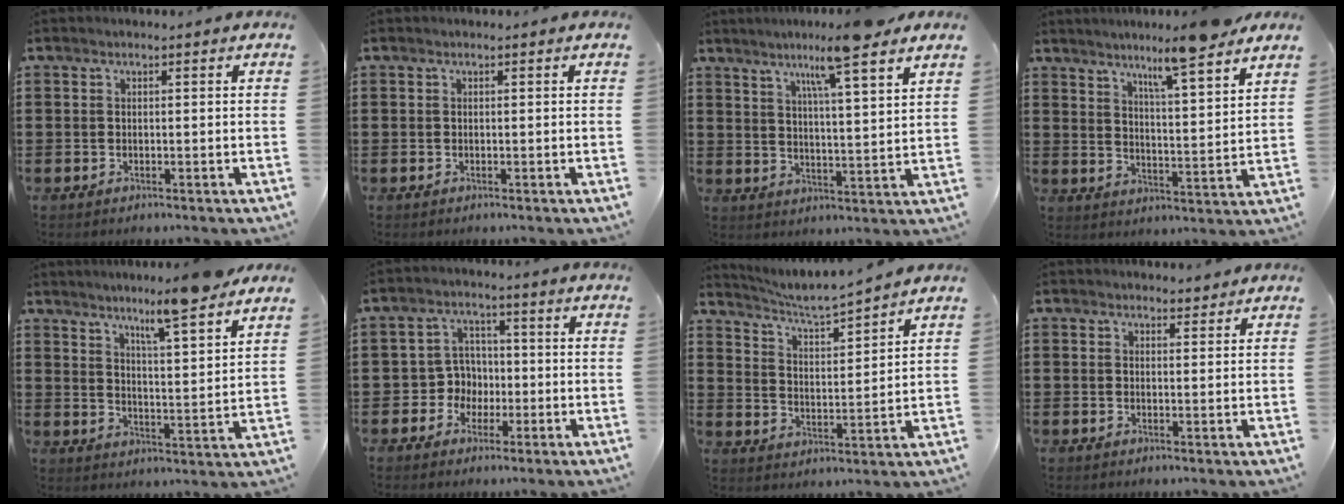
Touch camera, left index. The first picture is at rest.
{"total": 0.0}
{"total": 9.4, "force": [7.2, 0.0, 6.1], "torque": [-0.103, -0.031, 0.116]}
{"total": 8.4, "force": [7.0, 0.1, 4.6], "torque": [-0.076, -0.043, 0.114]}
{"total": 8.1, "force": [7.0, 0.1, 4.2], "torque": [-0.076, -0.042, 0.115]}
{"total": 4.9, "force": [-1.2, 4.6, 1.2], "torque": [-0.040, 0.013, -0.023]}
{"total": 4.7, "force": [4.4, -0.3, 1.5], "torque": [-0.052, -0.033, 0.070]}
{"total": 1.8, "force": [1.7, 0.6, 0.2], "torque": [0.000, 0.002, 0.032]}